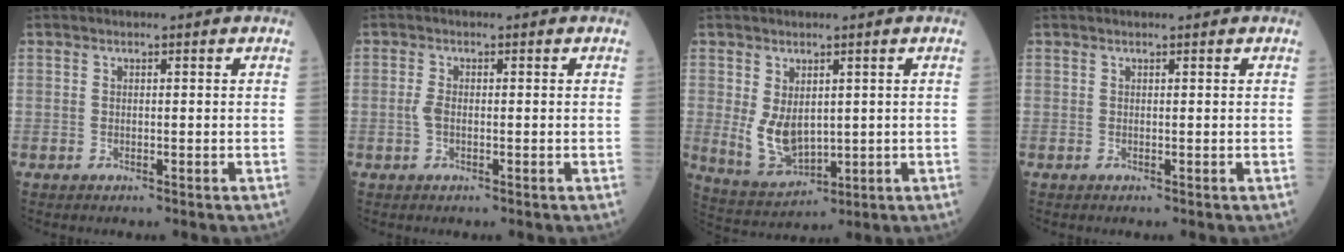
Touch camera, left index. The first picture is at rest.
{"total": 1.6, "force": [-0.4, 0.7, 1.3], "torque": [-0.034, 0.000, -0.010]}
{"total": 6.5, "force": [0.7, 3.9, 5.1], "torque": [-0.112, -0.011, 0.035]}
{"total": 0.0}